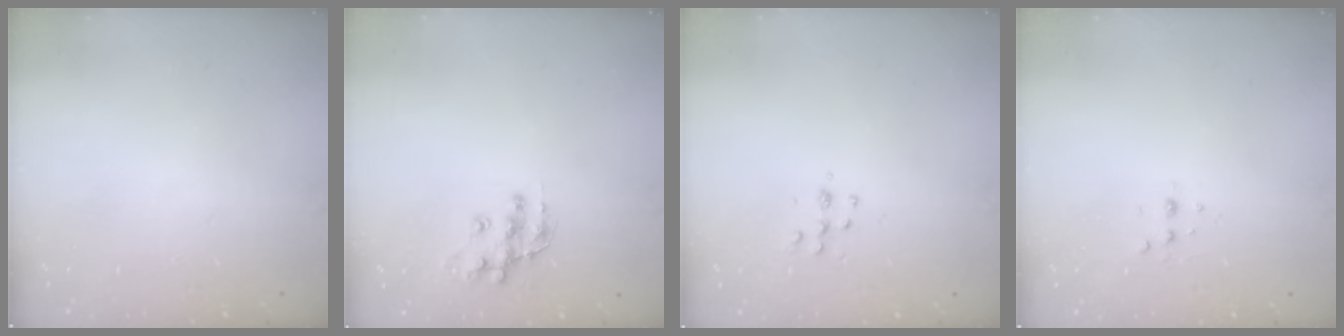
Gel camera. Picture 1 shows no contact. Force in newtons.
{"total": 11.6, "press": 11.5, "slide": 0.9}
{"total": 5.5, "press": 5.5, "slide": 0.4}
{"total": 3.1, "press": 3.1, "slide": 0.6}